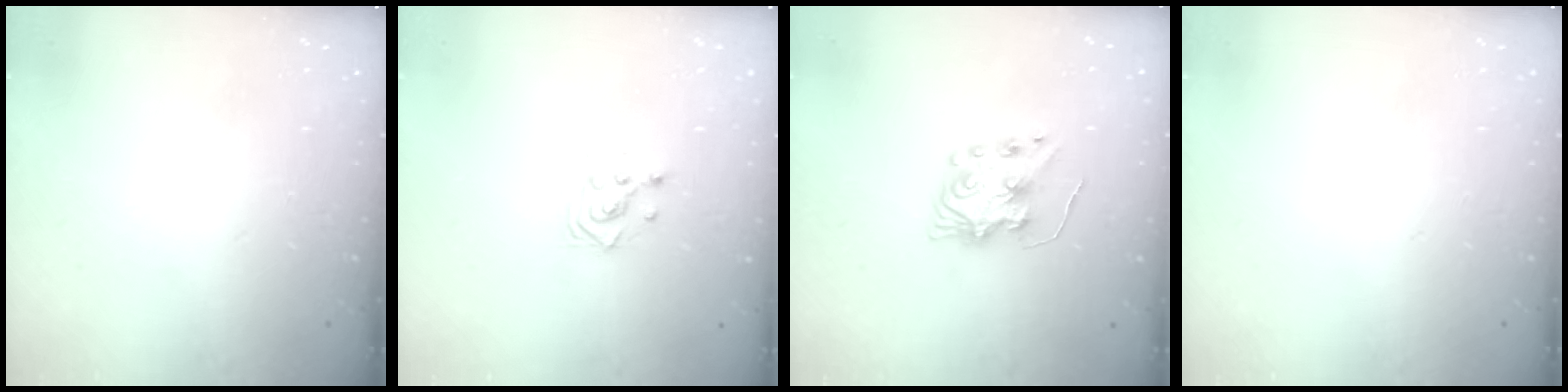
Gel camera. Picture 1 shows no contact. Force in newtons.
{"total": 2.9, "press": 2.9, "slide": 0.1}
{"total": 7.8, "press": 7.8, "slide": 0.7}
{"total": 0.0}